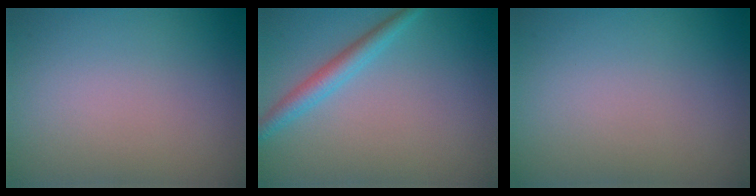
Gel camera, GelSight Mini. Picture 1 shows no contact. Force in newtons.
{"total": 2.5, "press": 2.5, "slide": 0.0}
{"total": 0.0}